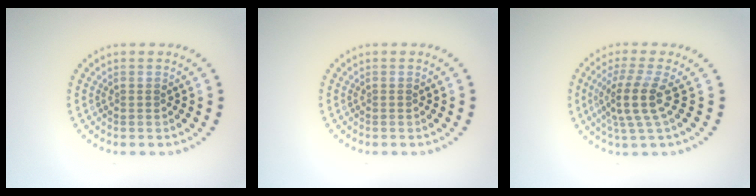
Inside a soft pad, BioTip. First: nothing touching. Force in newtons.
{"total": 0.0}
{"total": 3.6, "press": 2.7, "slide": 2.4}